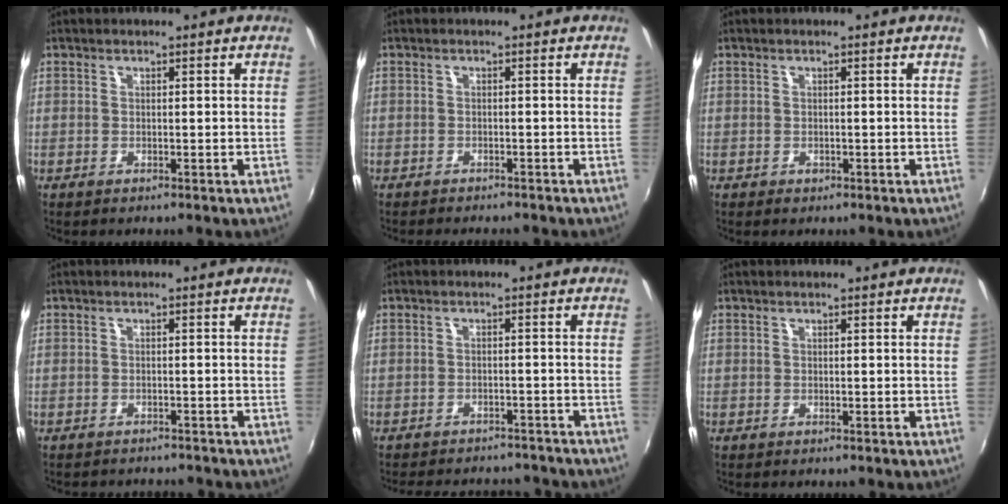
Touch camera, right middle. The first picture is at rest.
{"total": 2.3, "force": [-2.1, 0.7, 0.5], "torque": [-0.018, -0.008, -0.035]}
{"total": 0.7, "force": [-0.4, 0.6, 0.2], "torque": [-0.001, -0.004, -0.006]}
{"total": 3.9, "force": [-3.6, 1.1, 0.9], "torque": [-0.025, -0.012, -0.053]}
{"total": 12.2, "force": [-10.8, 4.1, 4.0], "torque": [-0.093, -0.004, -0.139]}
{"total": 0.0}